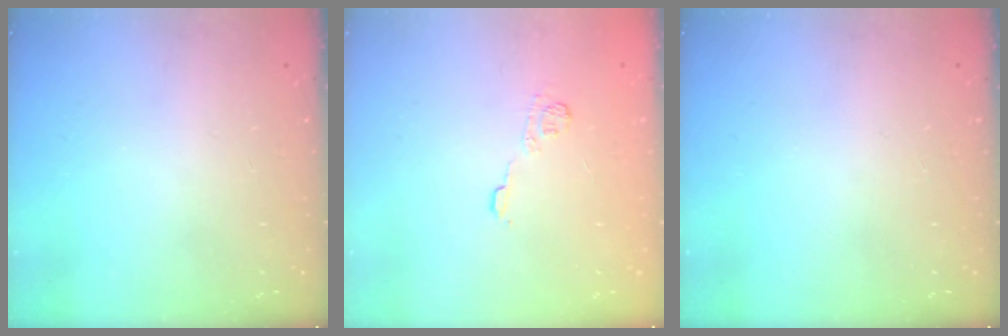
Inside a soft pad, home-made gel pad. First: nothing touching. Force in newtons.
{"total": 4.6, "press": 4.4, "slide": 1.3}
{"total": 0.0}